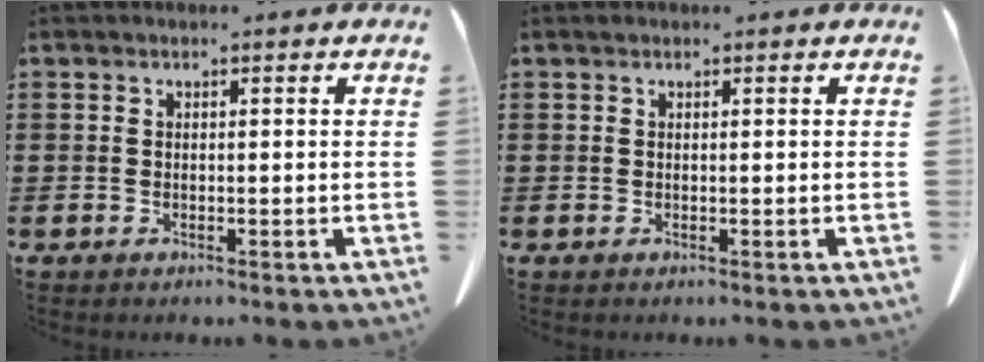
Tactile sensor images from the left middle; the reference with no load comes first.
{"total": 0.0}